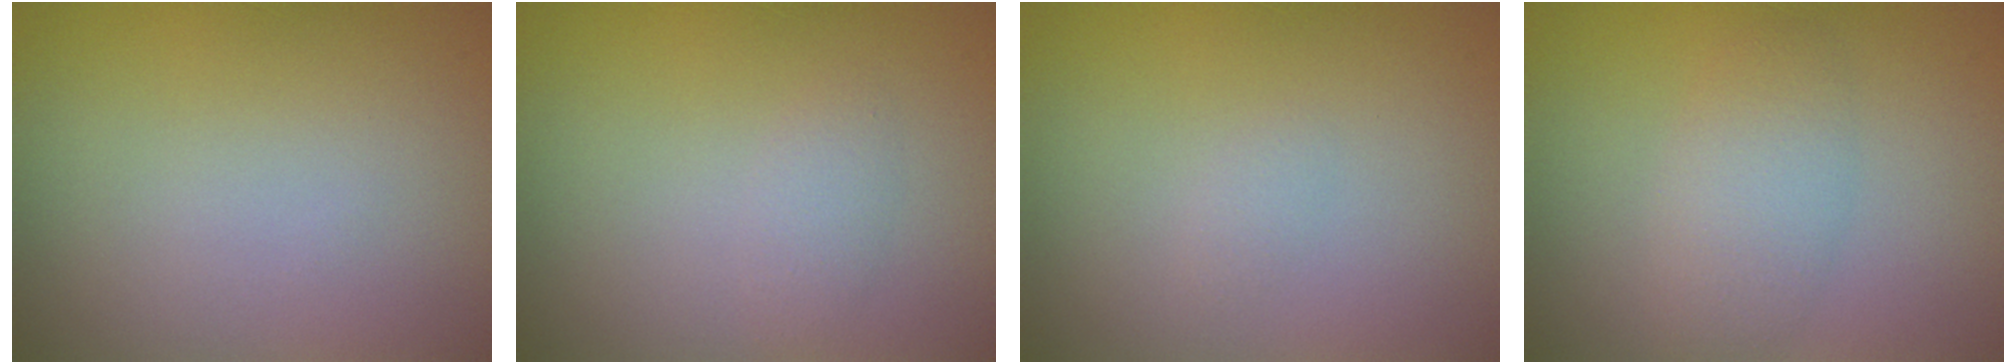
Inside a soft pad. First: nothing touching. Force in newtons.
{"total": 1.1, "press": 1.1, "slide": 0.0}
{"total": 0.5, "press": 0.5, "slide": 0.1}
{"total": 2.9, "press": 2.9, "slide": 0.1}